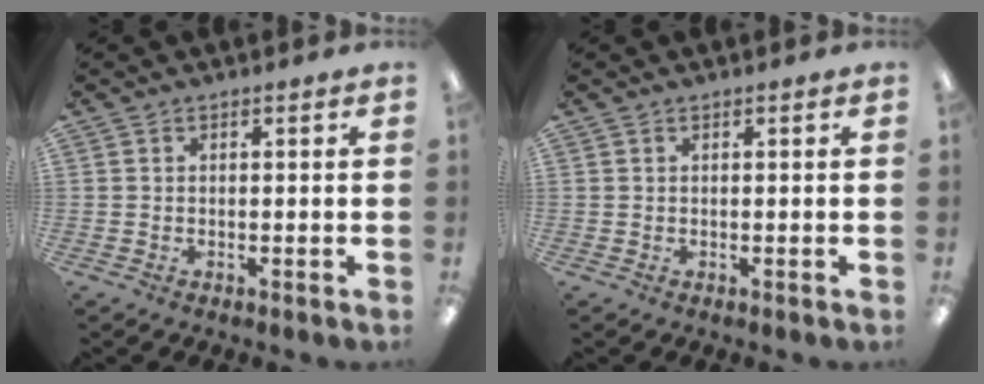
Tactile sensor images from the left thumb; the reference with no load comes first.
{"total": 0.0}